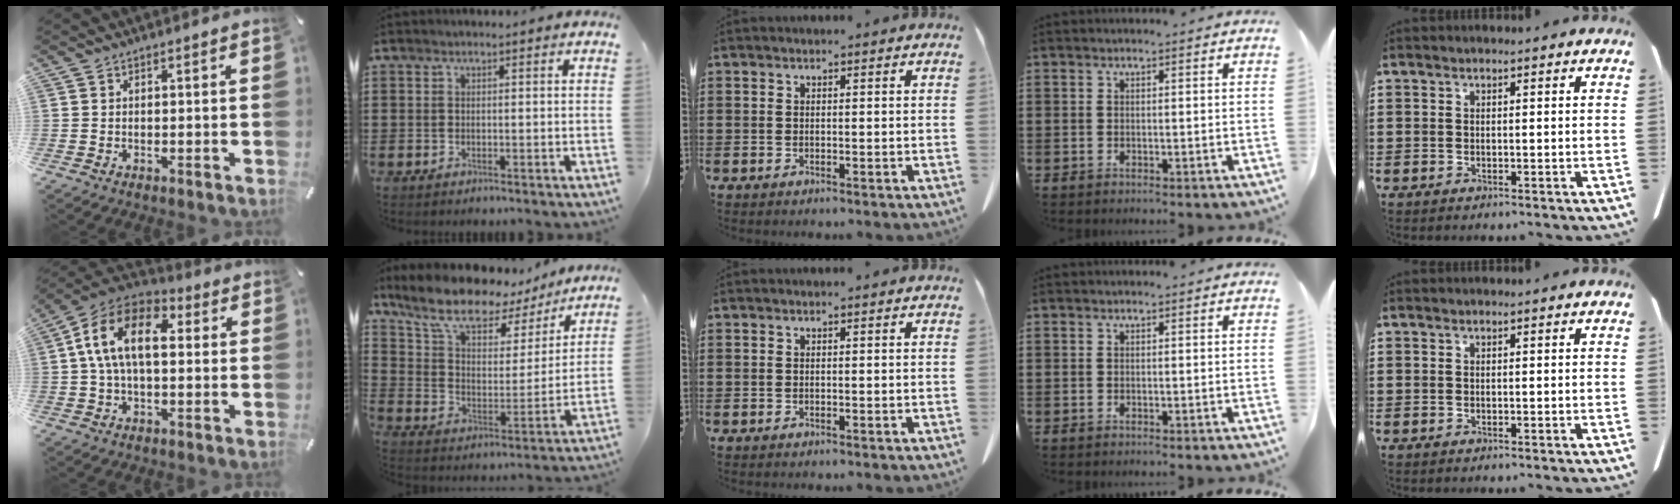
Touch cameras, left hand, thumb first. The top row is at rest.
{"thumb": {"total": 14.1, "force": [2.2, 8.6, 11.0], "torque": [-0.229, 0.012, 0.036]}, "index": {"total": 10.8, "force": [8.9, 3.8, 4.7], "torque": [-0.128, -0.051, 0.155]}}